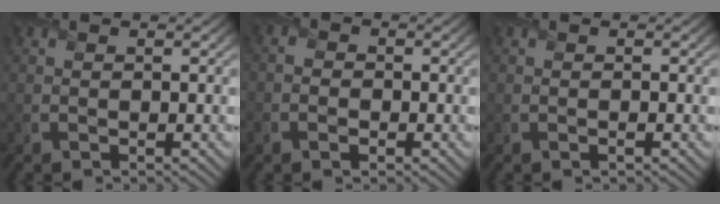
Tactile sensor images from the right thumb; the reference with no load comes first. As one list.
[{"total": 2.1, "force": [-0.9, 1.4, 1.2], "torque": [-0.018, -0.001, -0.022]}, {"total": 0.6, "force": [-0.2, 0.1, 0.5], "torque": [-0.010, -0.002, -0.004]}]